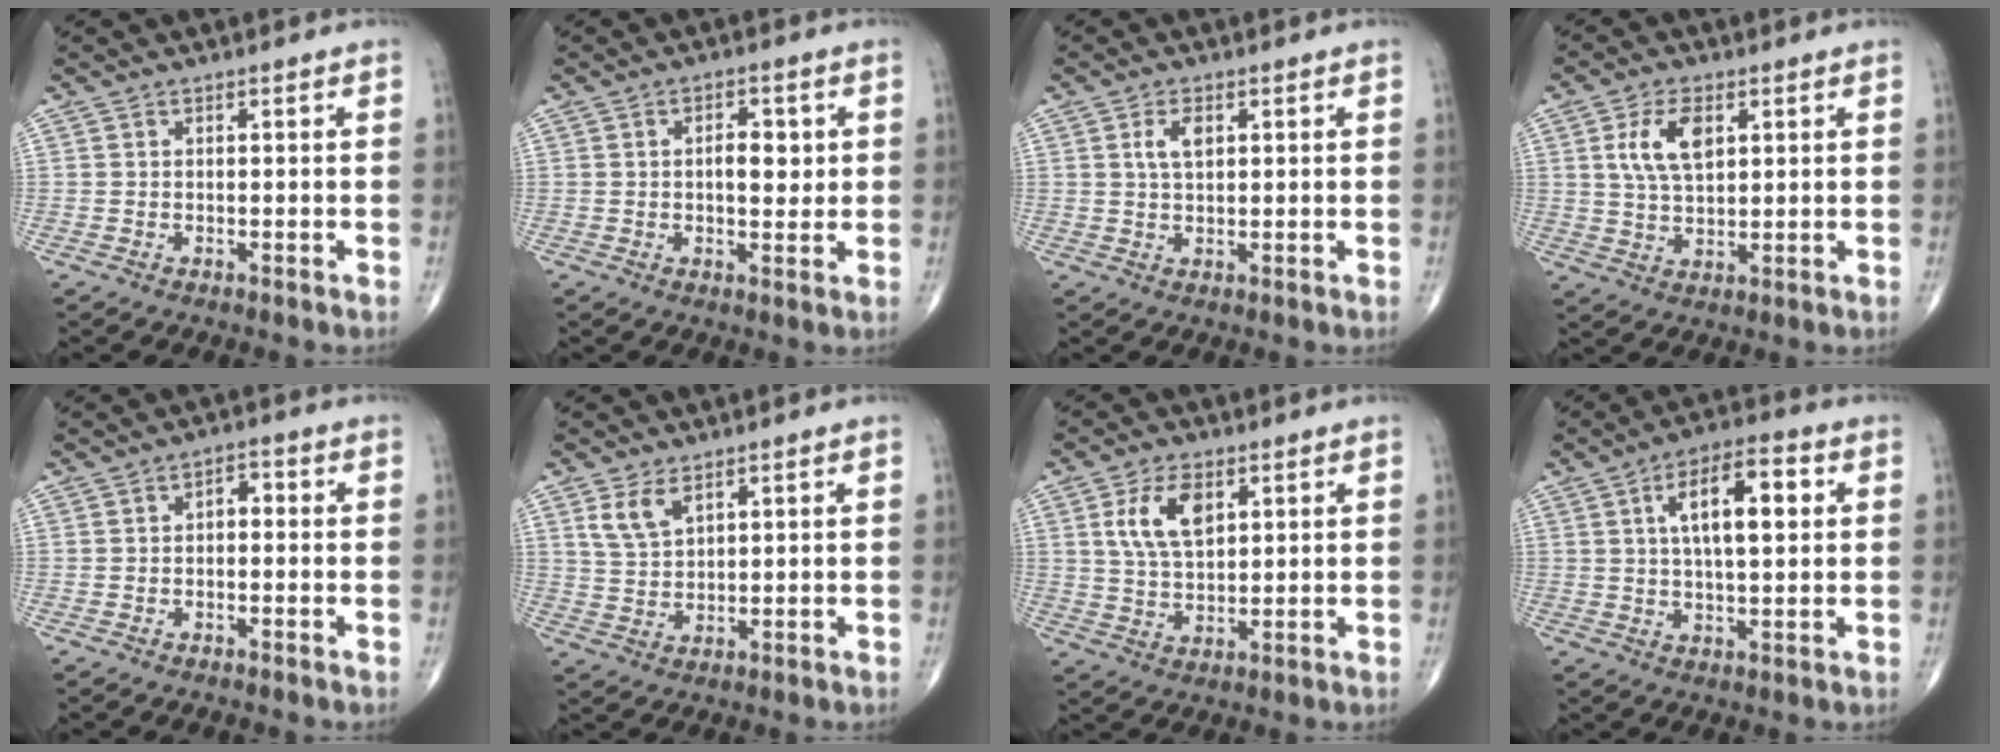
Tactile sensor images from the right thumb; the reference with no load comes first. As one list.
[{"total": 5.1, "force": [0.8, 2.6, 4.3], "torque": [-0.048, -0.002, 0.010]}, {"total": 3.7, "force": [1.2, 1.9, 2.9], "torque": [-0.053, 0.000, 0.023]}, {"total": 8.2, "force": [2.6, 4.4, 6.4], "torque": [-0.116, -0.006, 0.052]}, {"total": 2.5, "force": [-0.1, 1.6, 1.9], "torque": [-0.014, 0.010, -0.010]}, {"total": 5.0, "force": [2.9, 2.6, 3.2], "torque": [-0.057, -0.012, 0.063]}, {"total": 8.9, "force": [3.2, 4.8, 6.8], "torque": [-0.119, -0.008, 0.065]}, {"total": 12.0, "force": [3.0, 4.8, 10.6], "torque": [-0.161, 0.009, 0.045]}]